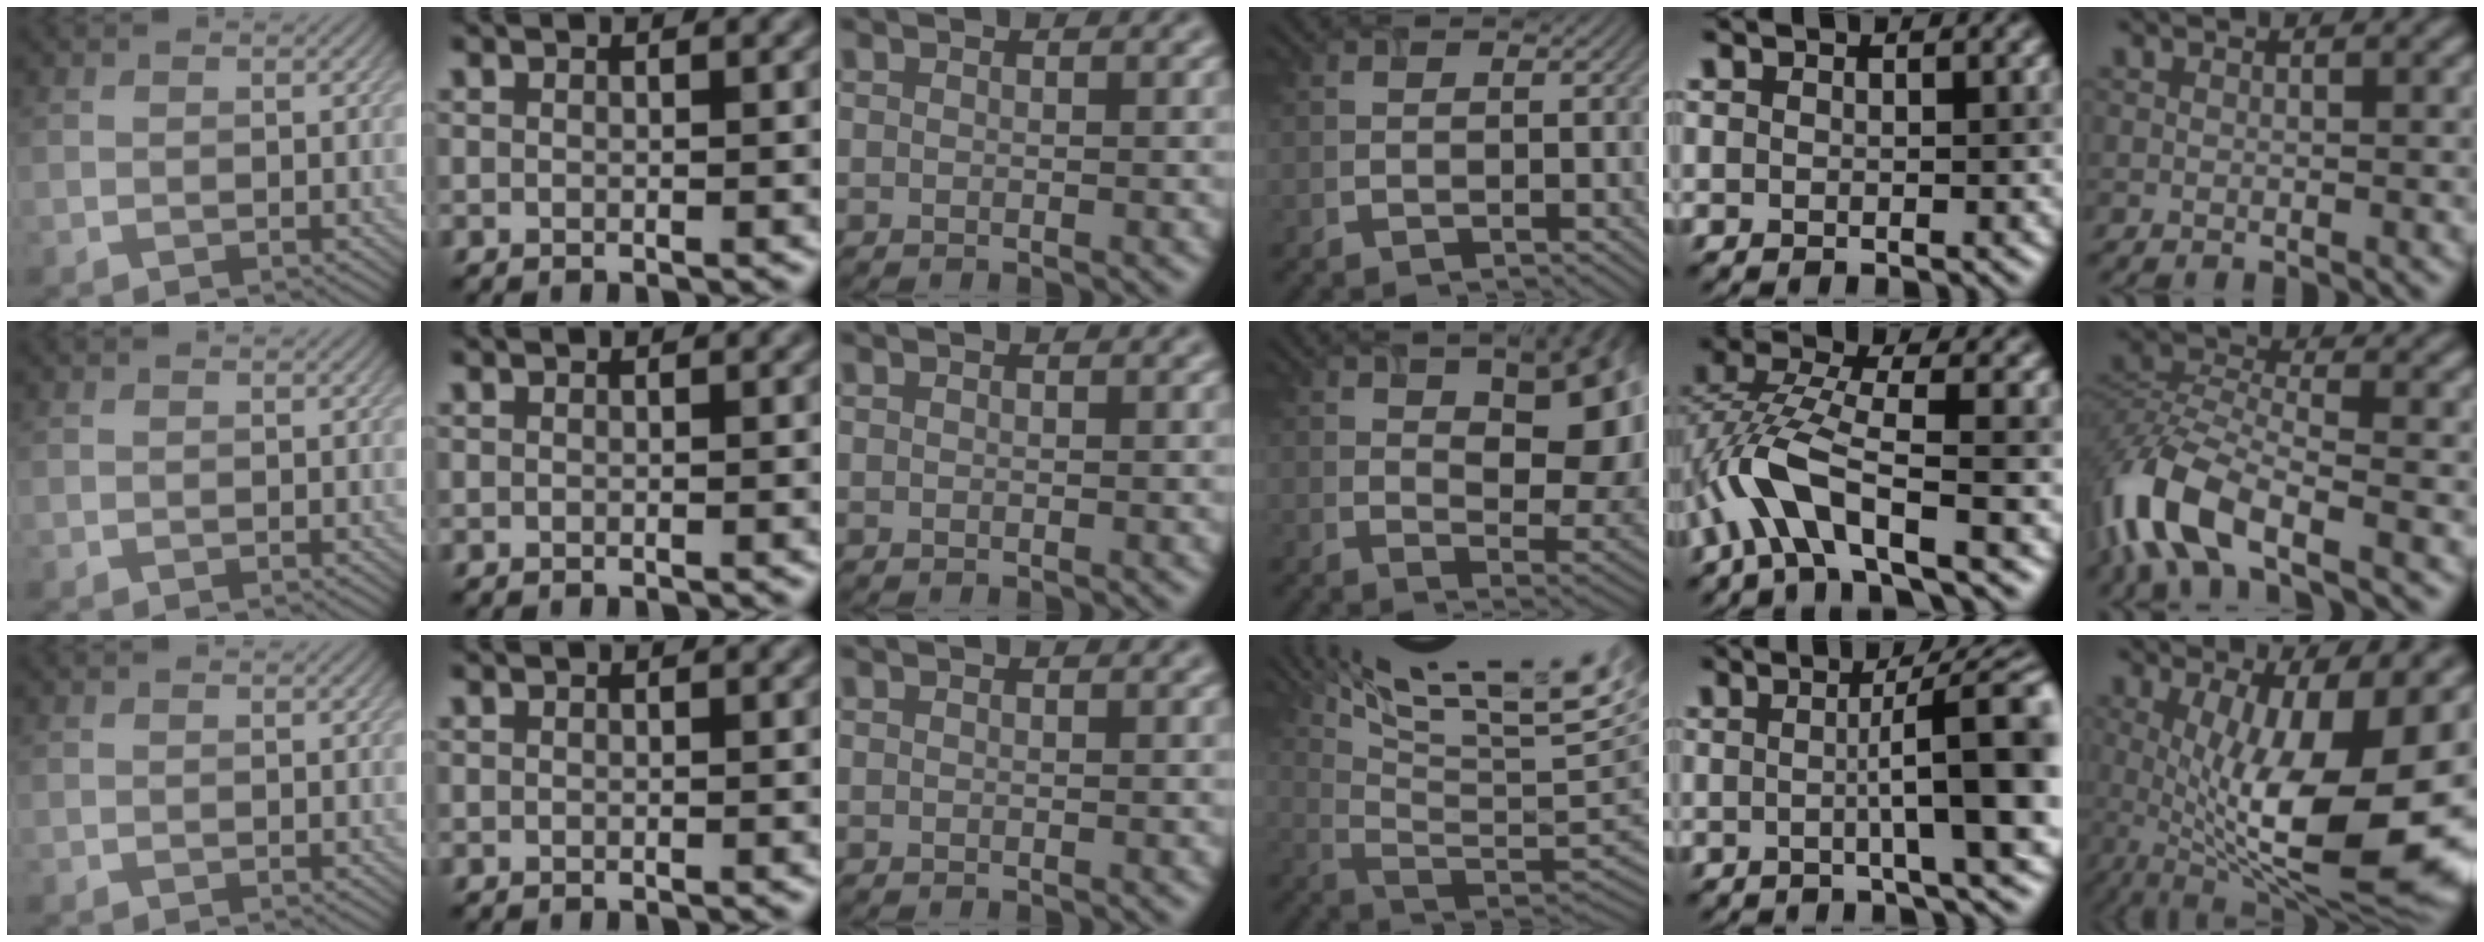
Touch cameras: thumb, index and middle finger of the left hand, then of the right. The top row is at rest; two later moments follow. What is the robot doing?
{"motion": "screw", "object": "timer"}